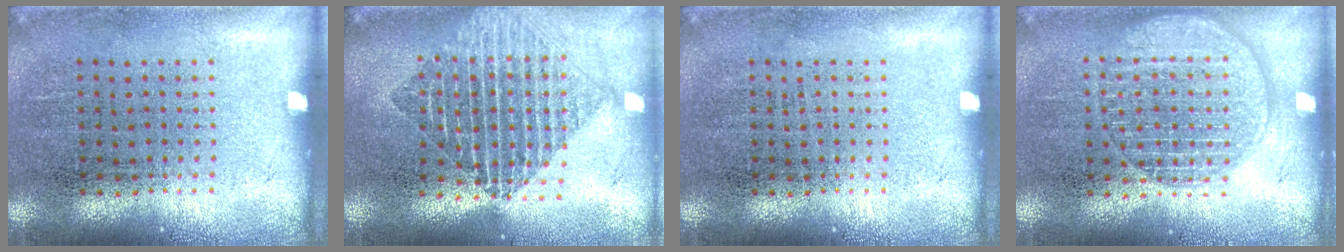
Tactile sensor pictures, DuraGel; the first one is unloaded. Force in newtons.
{"total": 1.9, "press": 1.6, "slide": 1.1}
{"total": 0.0}
{"total": 1.7, "press": 1.7, "slide": 0.1}